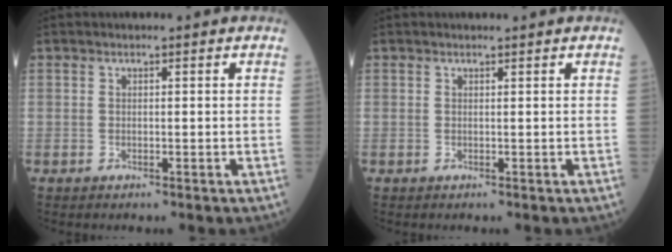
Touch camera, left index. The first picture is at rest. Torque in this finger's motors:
{"motor_torque": [0.01, 0.08, 0.00, -0.01]}